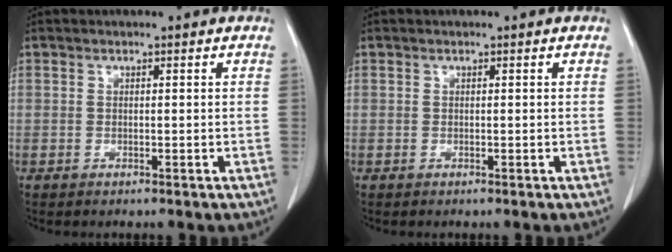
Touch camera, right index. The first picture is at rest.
{"total": 0.0}